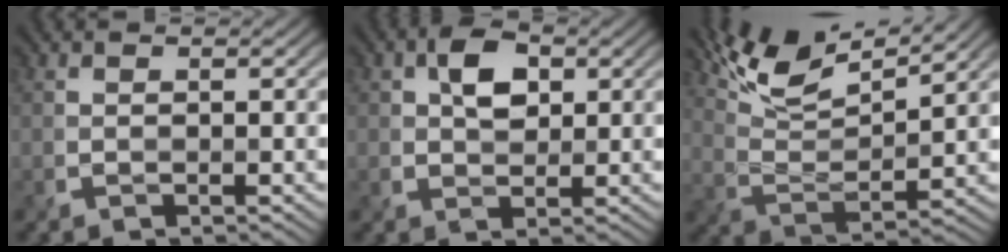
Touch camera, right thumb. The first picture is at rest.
{"total": 4.0, "force": [1.2, 2.7, 2.7], "torque": [-0.051, 0.007, 0.018]}
{"total": 9.7, "force": [7.3, 2.3, 6.0], "torque": [-0.133, 0.011, 0.139]}